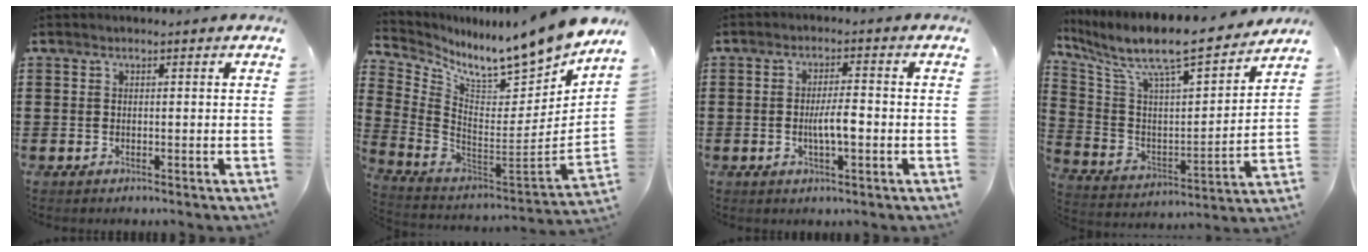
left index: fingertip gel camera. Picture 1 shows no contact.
{"total": 9.4, "force": [8.7, 0.1, 3.4], "torque": [-0.081, -0.090, 0.139]}
{"total": 4.2, "force": [-0.9, 1.0, 3.9], "torque": [-0.076, 0.003, -0.019]}
{"total": 9.4, "force": [7.9, 1.2, 4.8], "torque": [-0.122, -0.068, 0.127]}